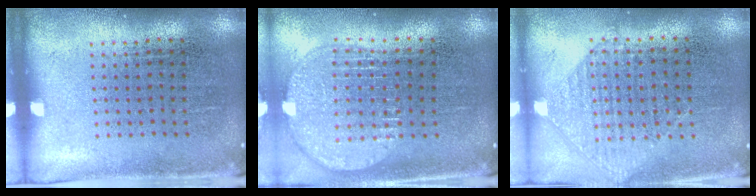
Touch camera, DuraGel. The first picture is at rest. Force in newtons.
{"total": 1.9, "press": 1.6, "slide": 1.1}
{"total": 0.9, "press": 0.9, "slide": 0.3}